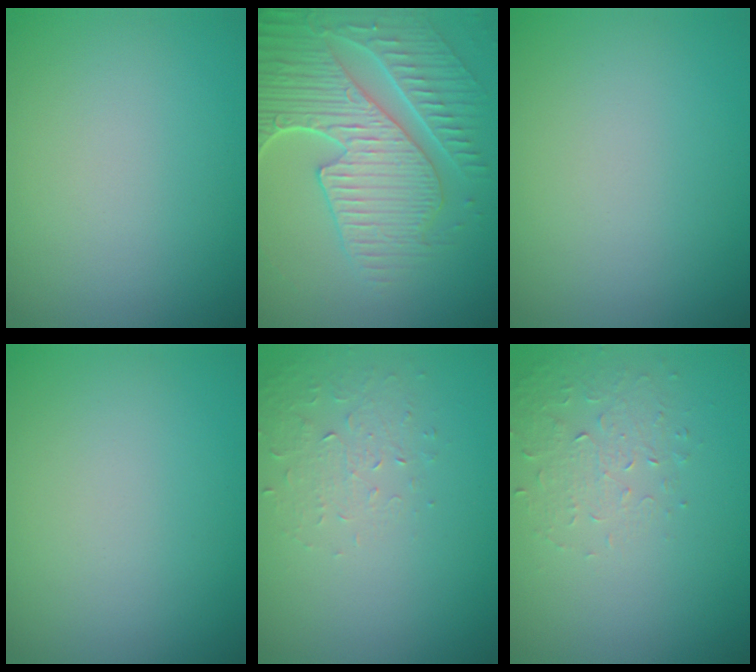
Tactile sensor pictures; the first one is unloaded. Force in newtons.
{"total": 8.2, "press": 6.1, "slide": 5.4}
{"total": 0.0}
{"total": 0.0}
{"total": 1.4, "press": 0.7, "slide": 1.2}
{"total": 1.6, "press": 0.9, "slide": 1.3}